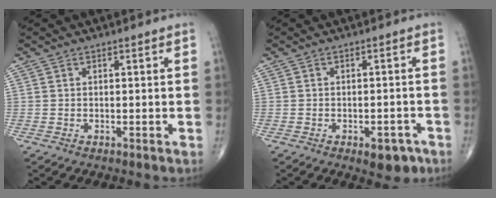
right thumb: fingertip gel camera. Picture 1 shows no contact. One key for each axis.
{"total": 5.1, "fx": -2.8, "fy": 2.6, "fz": 3.4, "tx": -0.025, "ty": 0.015, "tz": -0.030}